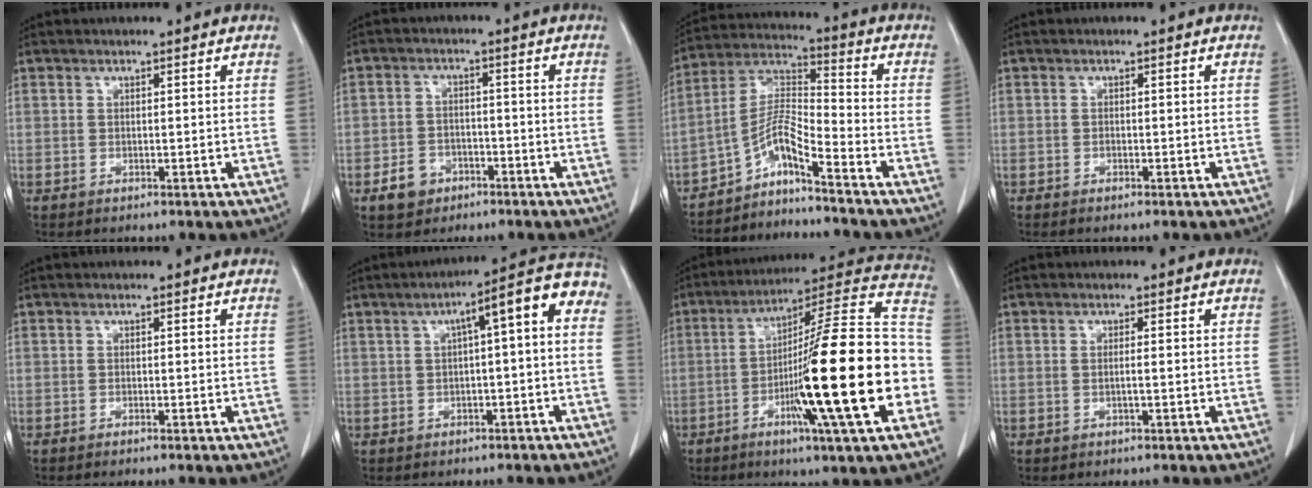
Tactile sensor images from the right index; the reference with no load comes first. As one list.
[{"total": 4.7, "force": [-2.6, 3.6, 1.5], "torque": [-0.029, 0.008, -0.038]}, {"total": 7.7, "force": [-5.9, -0.5, 4.9], "torque": [-0.104, 0.015, -0.109]}, {"total": 0.7, "force": [-0.6, 0.0, 0.4], "torque": [-0.012, -0.001, -0.010]}, {"total": 0.5, "force": [-0.4, -0.1, 0.3], "torque": [-0.009, -0.001, -0.008]}, {"total": 9.8, "force": [1.1, 1.5, 9.6], "torque": [-0.130, 0.043, 0.007]}, {"total": 25.2, "force": [-6.2, 0.4, 24.4], "torque": [-0.326, -0.006, -0.111]}, {"total": 1.0, "force": [-0.2, -0.1, 1.0], "torque": [-0.020, 0.000, -0.003]}]